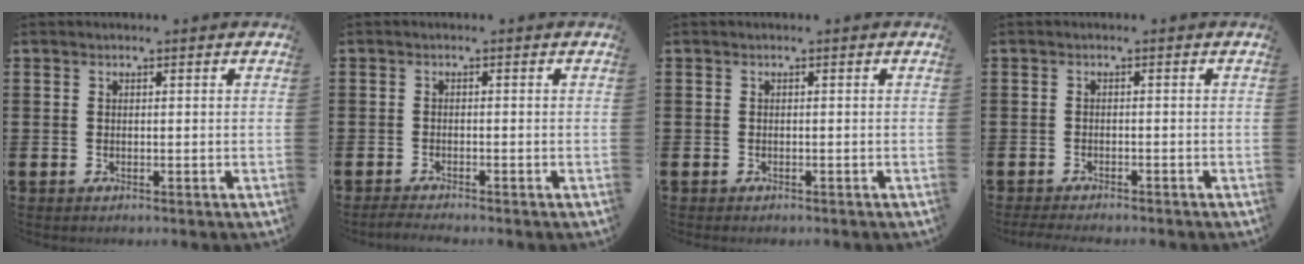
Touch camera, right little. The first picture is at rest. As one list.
[{"total": 1.1, "force": [-1.0, 0.0, 0.5], "torque": [-0.010, 0.000, -0.019]}, {"total": 0.0}, {"total": 1.1, "force": [-1.0, 0.0, 0.3], "torque": [-0.007, 0.000, -0.021]}]